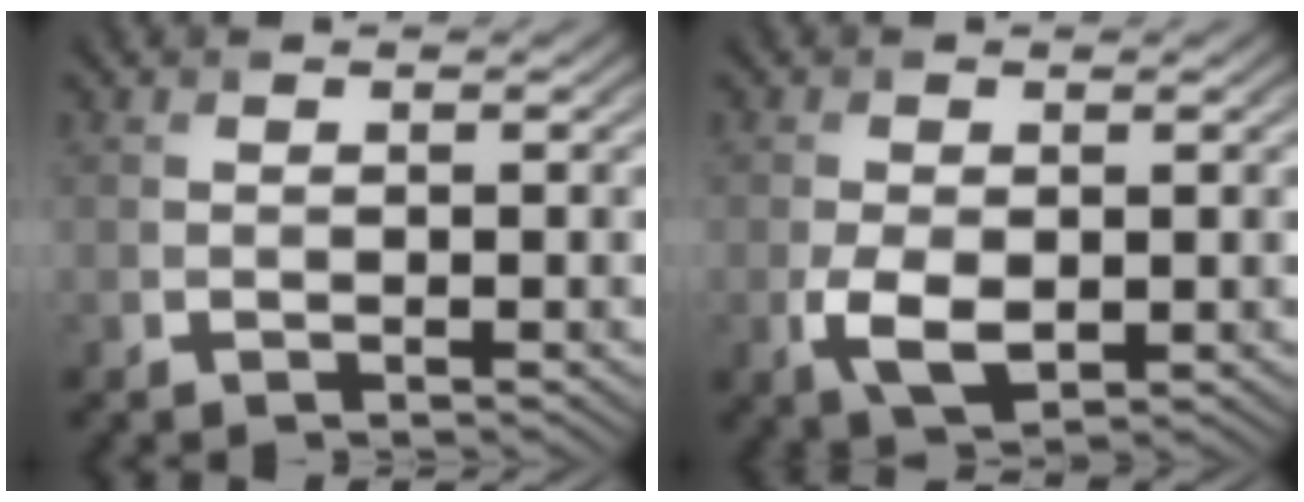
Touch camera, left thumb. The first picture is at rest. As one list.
[{"total": 4.0, "force": [-0.7, 2.4, 3.1], "torque": [-0.077, -0.013, -0.008]}]